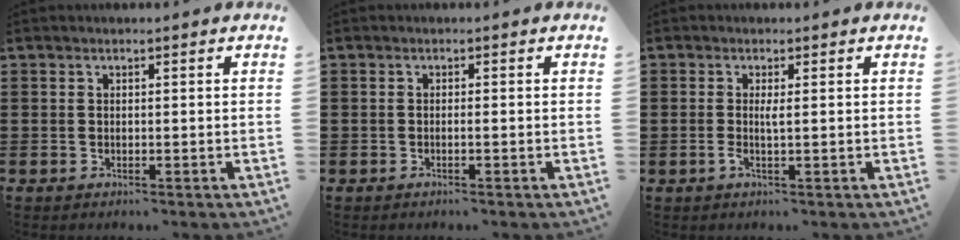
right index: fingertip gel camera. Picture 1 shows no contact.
{"total": 0.7, "force": [-0.5, -0.1, 0.5], "torque": [-0.009, -0.003, -0.009]}
{"total": 1.6, "force": [-0.1, 0.1, 1.6], "torque": [-0.041, -0.006, -0.004]}